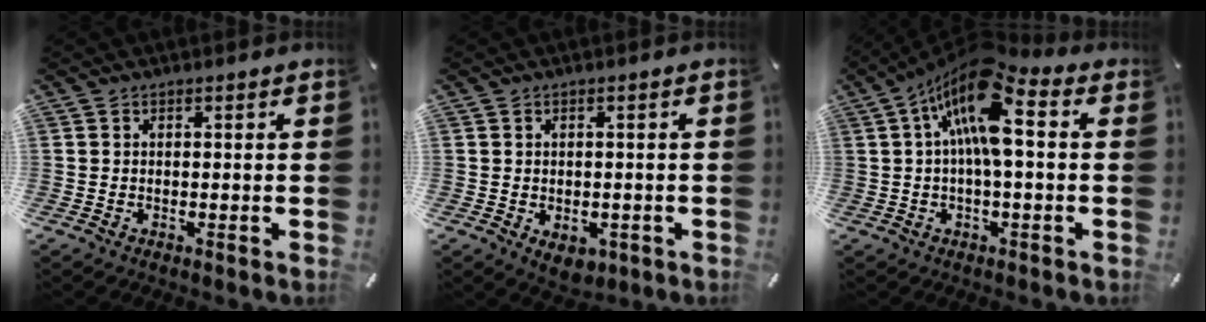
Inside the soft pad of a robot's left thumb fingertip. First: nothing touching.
{"total": 3.5, "force": [-1.4, 2.6, 1.9], "torque": [-0.026, 0.002, -0.025]}
{"total": 15.6, "force": [3.9, 6.1, 13.8], "torque": [-0.256, -0.022, 0.062]}